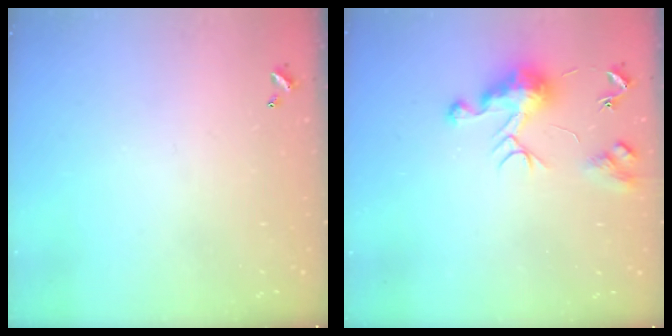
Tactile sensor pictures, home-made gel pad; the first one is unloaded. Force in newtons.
{"total": 9.6, "press": 9.5, "slide": 0.9}